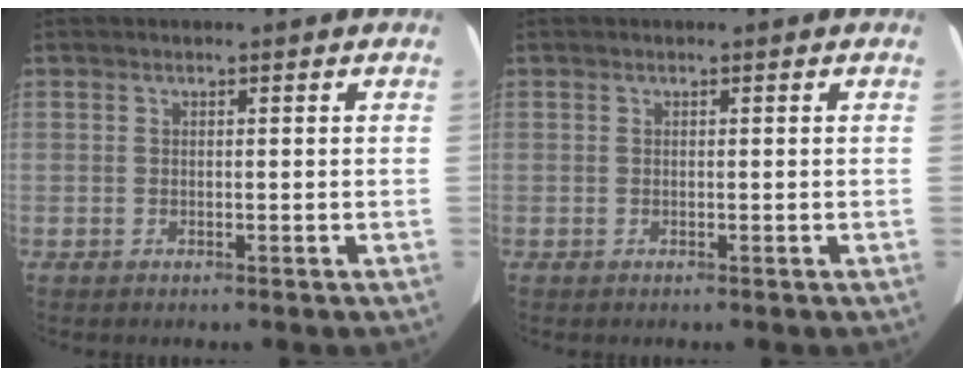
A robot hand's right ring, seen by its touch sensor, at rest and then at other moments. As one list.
[{"total": 0.0}]